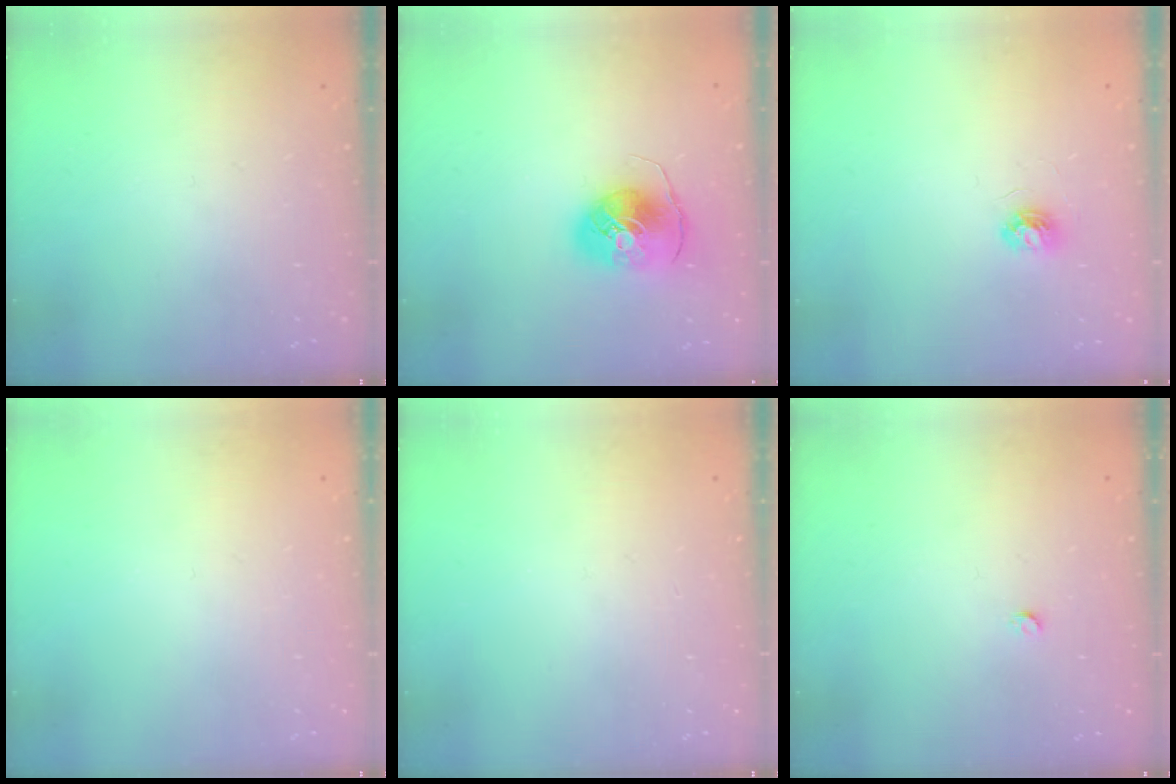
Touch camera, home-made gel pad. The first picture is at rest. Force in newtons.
{"total": 8.1, "press": 8.0, "slide": 1.2}
{"total": 3.7, "press": 3.7, "slide": 0.4}
{"total": 0.0}
{"total": 0.0}
{"total": 2.4, "press": 2.4, "slide": 0.3}